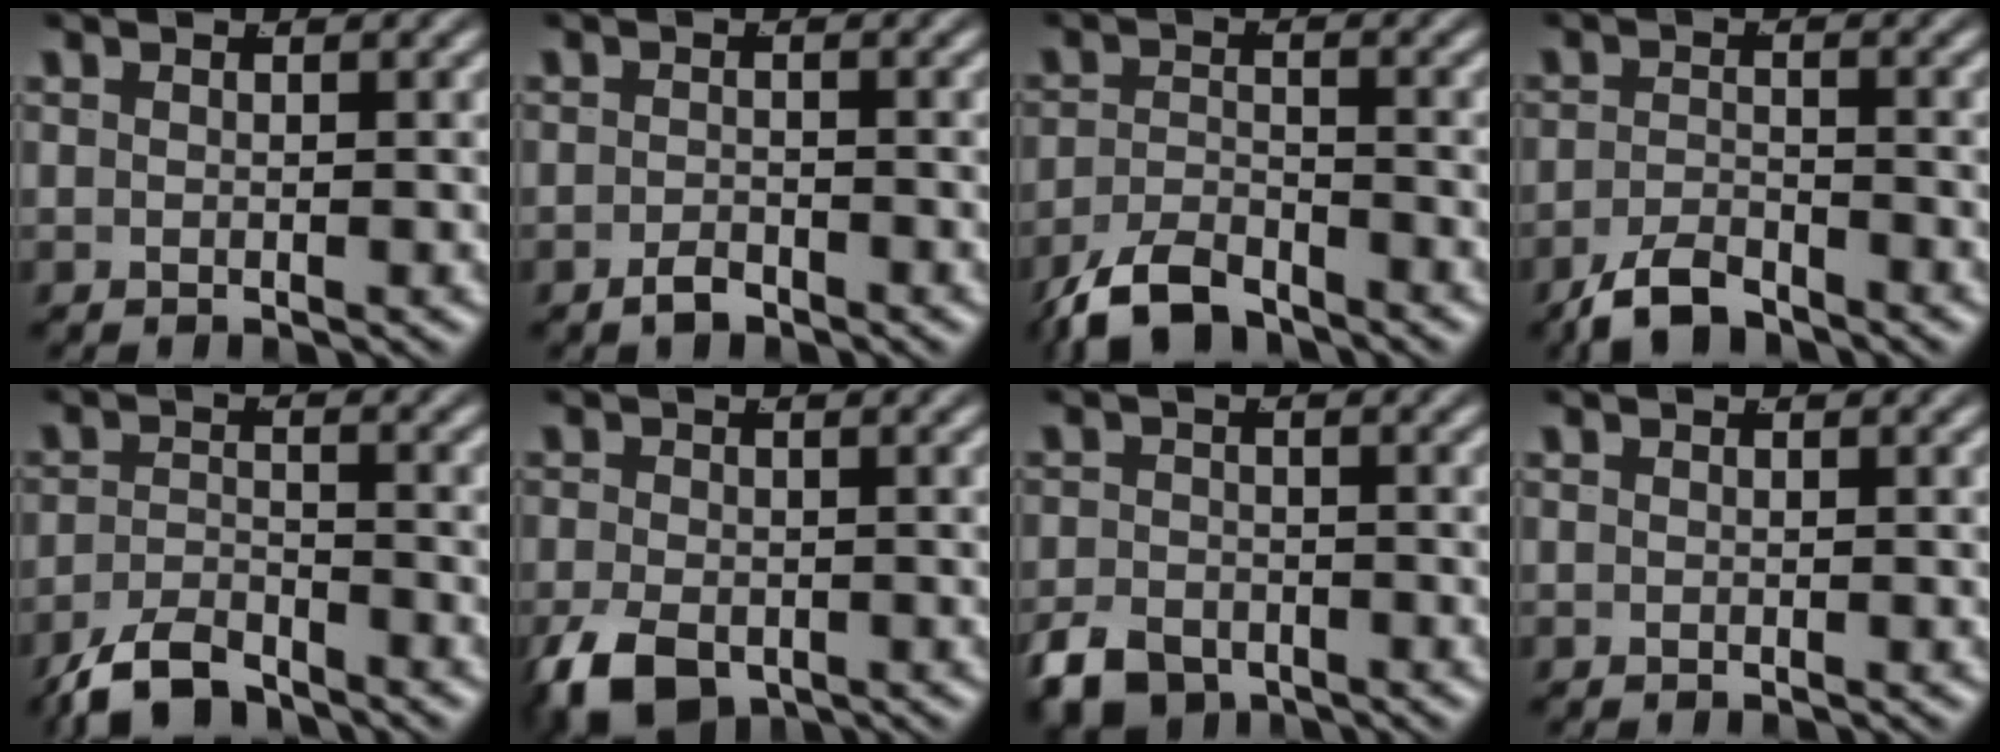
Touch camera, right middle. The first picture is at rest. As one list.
[{"total": 1.5, "force": [-1.4, 0.1, 0.3], "torque": [-0.003, -0.006, -0.023]}, {"total": 4.9, "force": [-4.2, 1.6, 1.7], "torque": [-0.030, -0.012, -0.069]}, {"total": 3.4, "force": [-3.2, 0.7, 1.1], "torque": [-0.015, -0.006, -0.054]}, {"total": 4.4, "force": [-4.0, 1.2, 1.3], "torque": [-0.020, -0.010, -0.067]}, {"total": 4.8, "force": [-3.1, 2.5, 2.6], "torque": [-0.049, -0.027, -0.040]}, {"total": 4.0, "force": [-3.2, 2.0, 1.3], "torque": [-0.013, -0.015, -0.054]}, {"total": 0.0}]